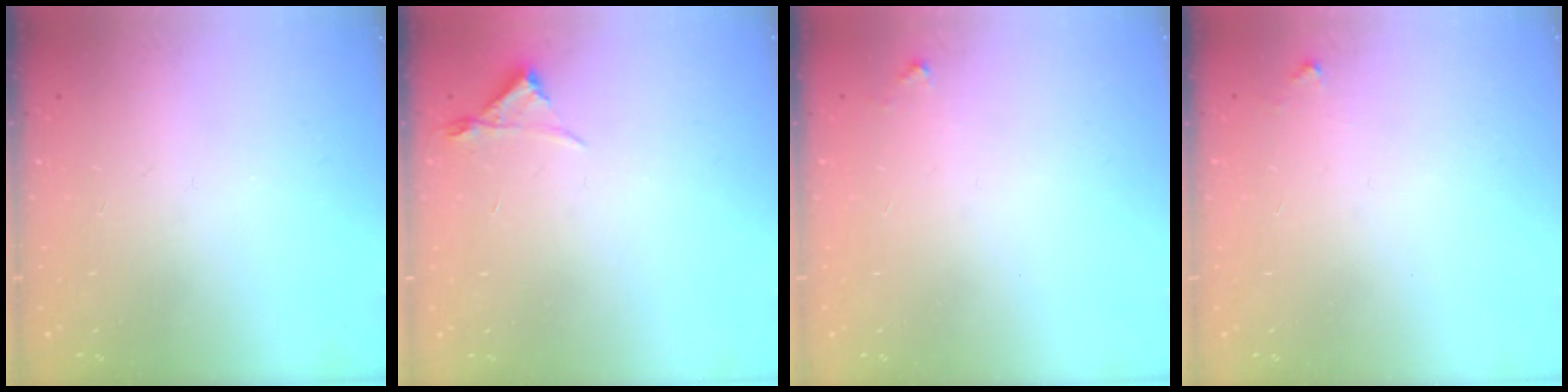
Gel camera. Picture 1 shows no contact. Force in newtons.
{"total": 3.0, "press": 2.9, "slide": 0.5}
{"total": 3.1, "press": 3.1, "slide": 0.1}
{"total": 3.1, "press": 3.1, "slide": 0.1}